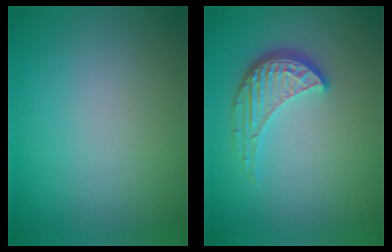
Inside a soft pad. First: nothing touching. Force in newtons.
{"total": 4.0, "press": 3.0, "slide": 2.7}